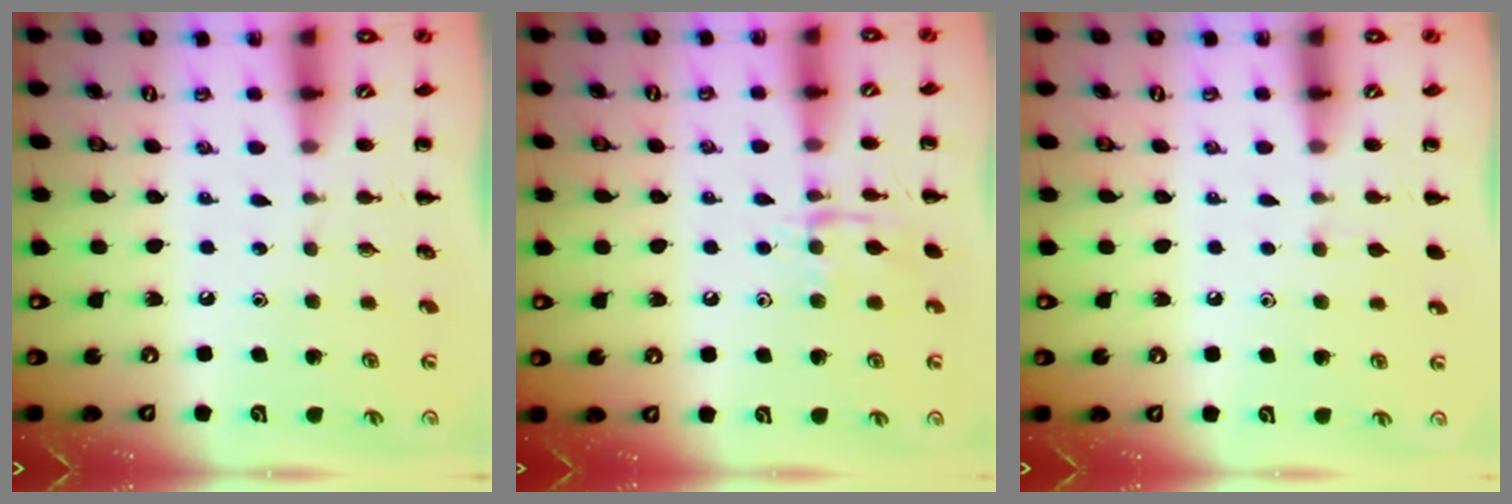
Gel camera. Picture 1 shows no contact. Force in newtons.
{"total": 8.6, "press": 8.6, "slide": 0.5}
{"total": 3.2, "press": 2.9, "slide": 1.3}